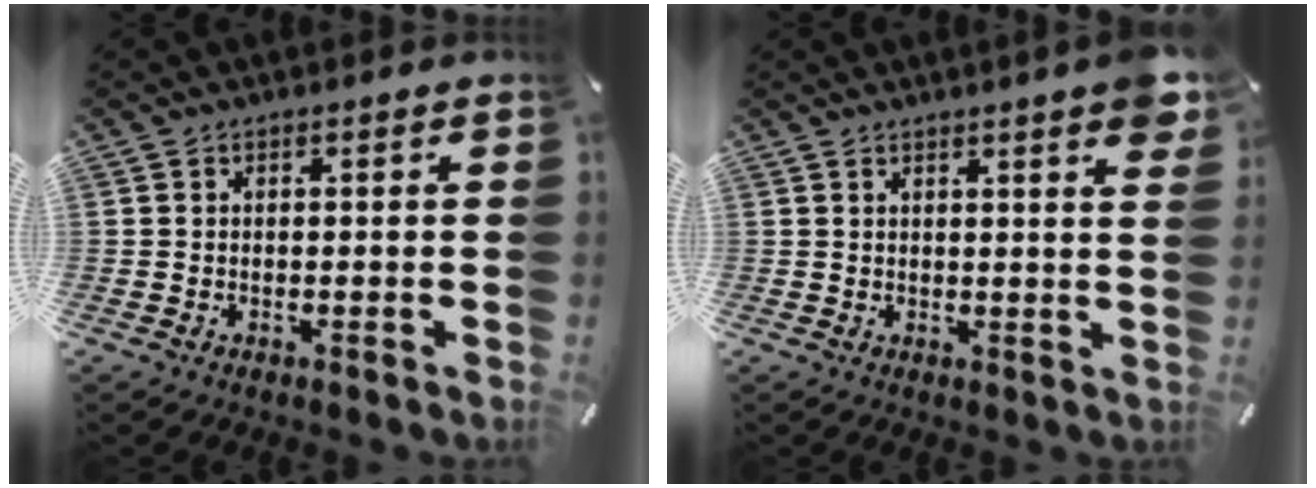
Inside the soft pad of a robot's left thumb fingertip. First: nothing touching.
{"total": 4.3, "force": [2.8, 0.5, 3.3], "torque": [-0.044, -0.018, 0.044]}